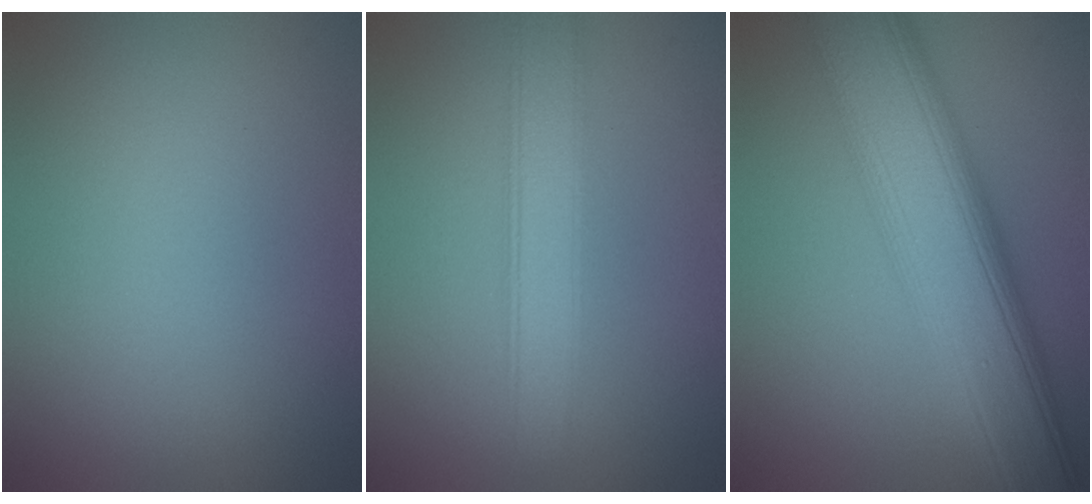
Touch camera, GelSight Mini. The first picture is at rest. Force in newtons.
{"total": 4.3, "press": 4.3, "slide": 0.2}
{"total": 11.2, "press": 11.2, "slide": 0.2}